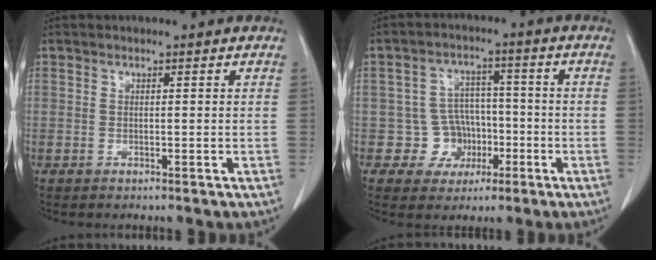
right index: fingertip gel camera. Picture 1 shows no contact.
{"total": 6.3, "force": [-1.8, 6.0, 0.6], "torque": [0.007, 0.020, -0.023]}